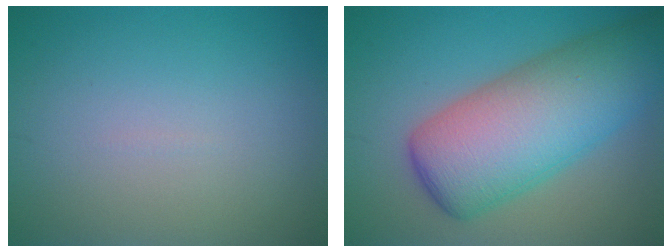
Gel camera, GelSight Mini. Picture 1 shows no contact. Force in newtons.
{"total": 10.9, "press": 10.9, "slide": 0.1}